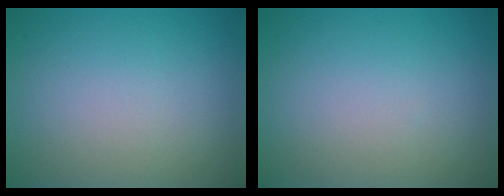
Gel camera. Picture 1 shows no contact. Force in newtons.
{"total": 0.0}